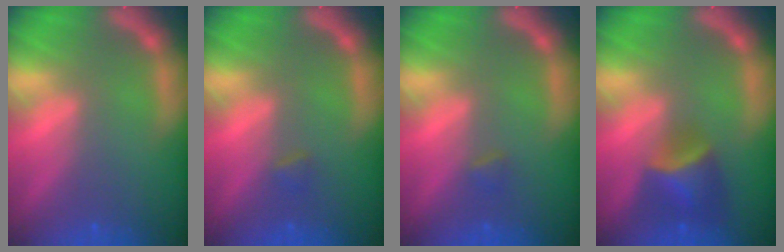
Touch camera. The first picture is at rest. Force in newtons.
{"total": 0.9}
{"total": 0.9}
{"total": 4.4}